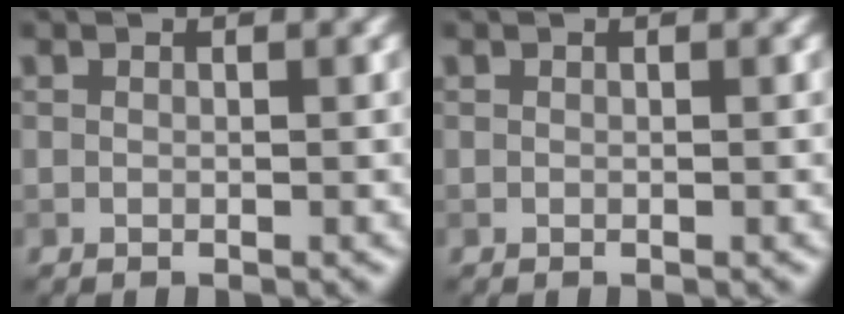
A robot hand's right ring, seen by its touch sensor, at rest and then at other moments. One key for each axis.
{"total": 0.0}